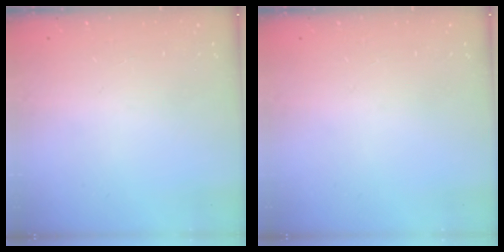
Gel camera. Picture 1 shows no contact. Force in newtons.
{"total": 0.0}